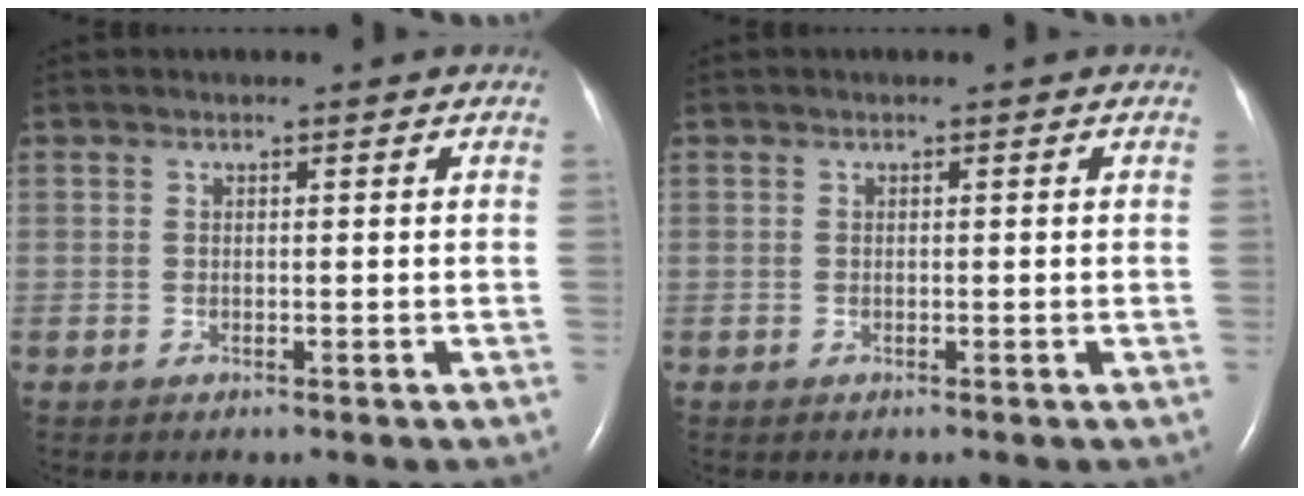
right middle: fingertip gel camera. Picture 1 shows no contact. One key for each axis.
{"total": 0.0}